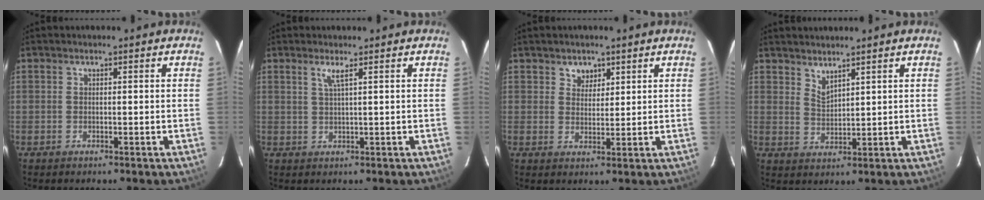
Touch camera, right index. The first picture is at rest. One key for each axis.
{"total": 1.9, "fx": 1.0, "fy": -0.4, "fz": 1.6, "tx": -0.031, "ty": -0.003, "tz": 0.020}
{"total": 3.1, "fx": 1.8, "fy": 2.4, "fz": 0.5, "tx": 0.002, "ty": 0.001, "tz": 0.031}
{"total": 2.9, "fx": 2.6, "fy": 0.5, "fz": 1.1, "tx": -0.019, "ty": -0.005, "tz": 0.047}